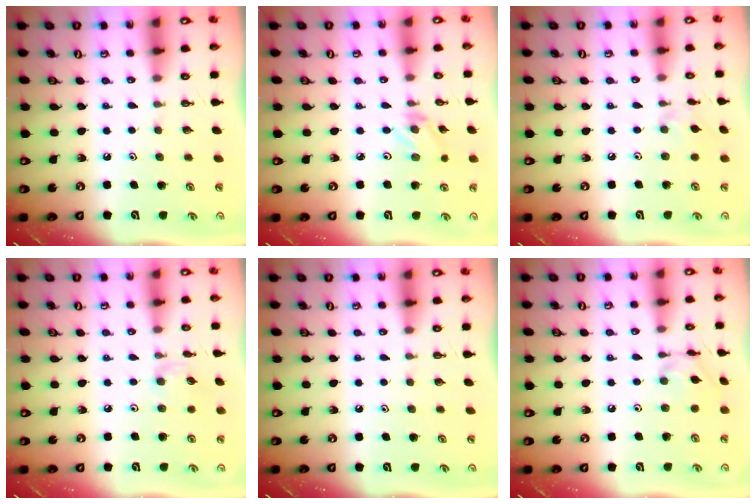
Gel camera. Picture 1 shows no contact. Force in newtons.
{"total": 2.0, "press": 1.9, "slide": 0.3}
{"total": 2.3, "press": 2.3, "slide": 0.4}
{"total": 2.0, "press": 1.9, "slide": 0.4}
{"total": 0.0}
{"total": 5.3, "press": 5.3, "slide": 0.2}